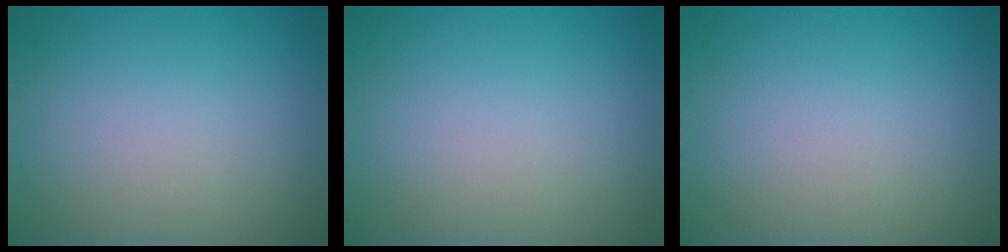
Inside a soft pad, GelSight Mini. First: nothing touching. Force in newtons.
{"total": 0.0}
{"total": 0.0}